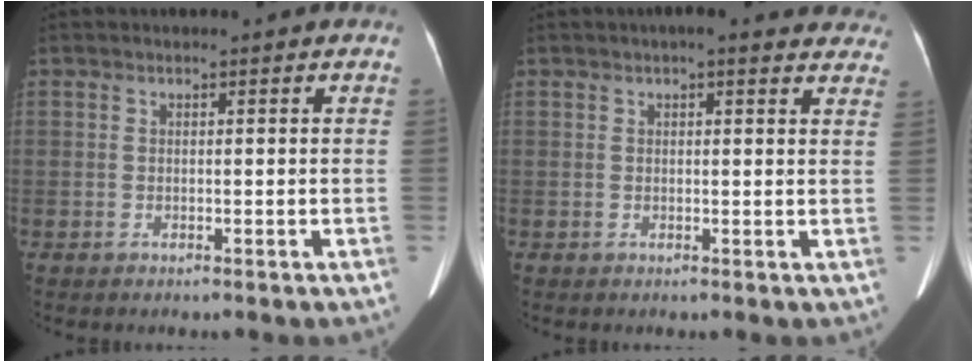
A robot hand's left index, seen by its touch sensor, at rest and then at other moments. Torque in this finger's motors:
{"motor_torque": [-0.56, 0.32, -0.47, -0.05]}